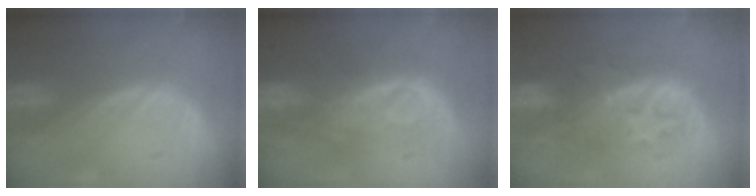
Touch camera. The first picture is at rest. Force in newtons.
{"total": 8.7, "press": 8.5, "slide": 2.0}
{"total": 8.4, "press": 8.3, "slide": 1.2}